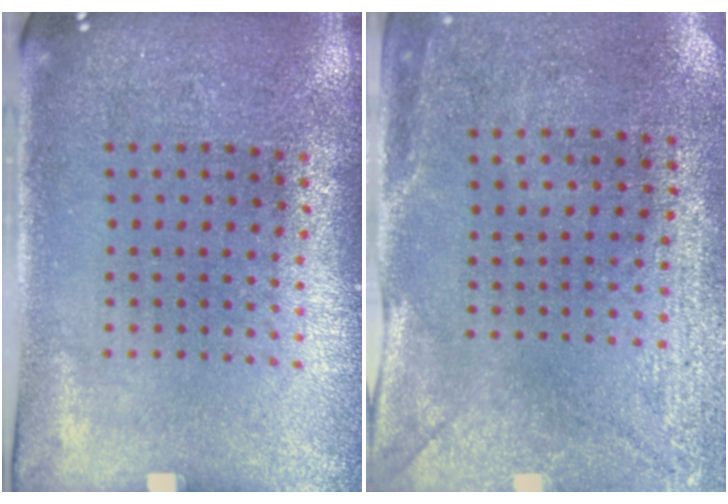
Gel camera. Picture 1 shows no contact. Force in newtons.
{"total": 3.0, "press": 2.3, "slide": 1.9}